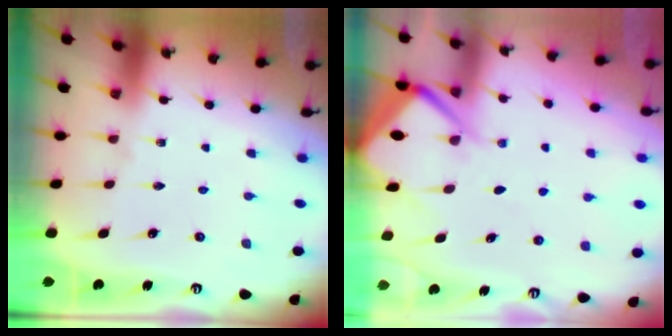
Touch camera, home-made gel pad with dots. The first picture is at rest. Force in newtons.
{"total": 6.8, "press": 6.7, "slide": 0.6}